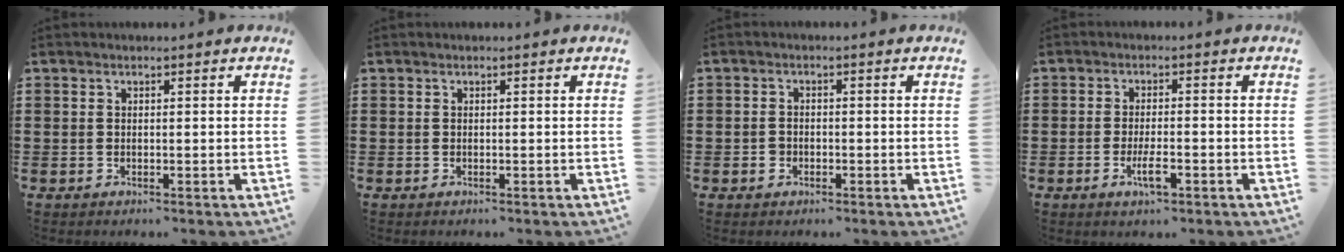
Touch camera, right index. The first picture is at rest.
{"total": 0.0}
{"total": 1.3, "force": [-0.7, 0.9, 0.6], "torque": [-0.015, -0.002, -0.013]}
{"total": 3.9, "force": [-1.7, 1.1, 3.4], "torque": [-0.063, 0.000, -0.032]}